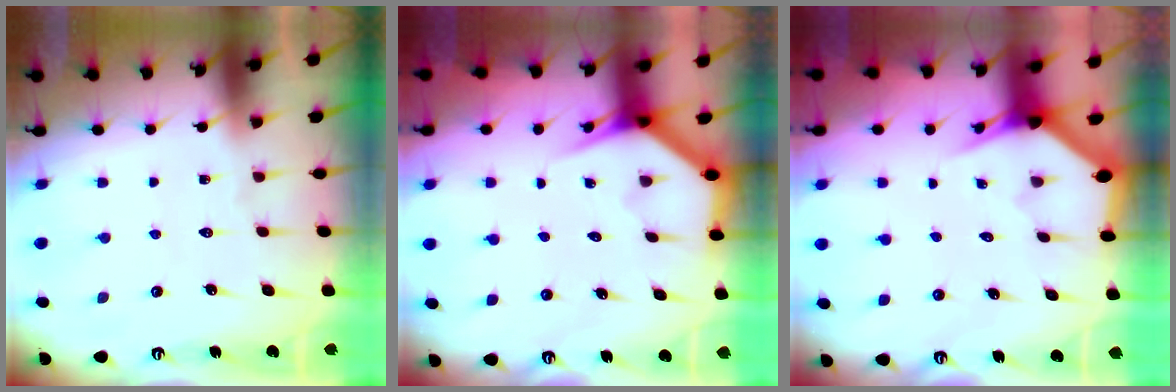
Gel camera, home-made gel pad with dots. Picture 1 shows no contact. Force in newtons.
{"total": 3.5, "press": 3.5, "slide": 0.3}
{"total": 2.7, "press": 2.7, "slide": 0.1}